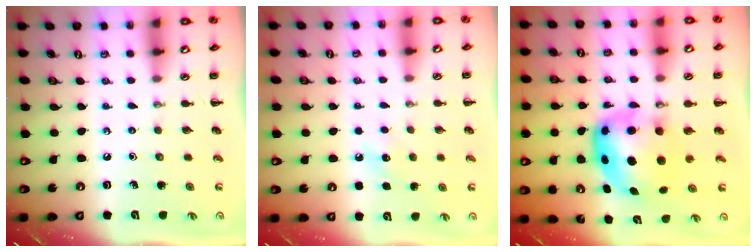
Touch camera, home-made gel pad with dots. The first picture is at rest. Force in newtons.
{"total": 6.4, "press": 6.3, "slide": 1.5}
{"total": 8.5, "press": 8.3, "slide": 2.0}